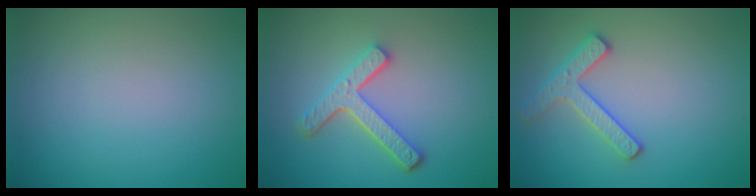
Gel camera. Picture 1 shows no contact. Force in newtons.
{"total": 4.4, "press": 3.3, "slide": 2.8}
{"total": 2.5, "press": 2.5, "slide": 0.4}